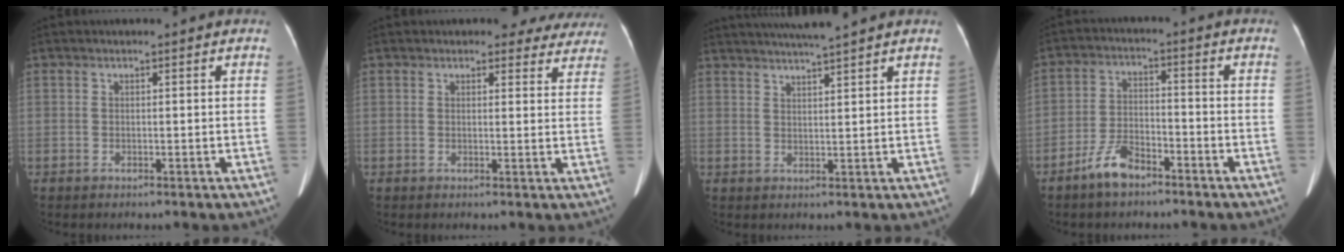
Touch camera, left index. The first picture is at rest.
{"total": 6.5, "force": [5.8, 2.9, 0.6], "torque": [0.024, -0.008, 0.042]}
{"total": 7.3, "force": [6.5, -1.0, 3.2], "torque": [-0.056, 0.016, 0.096]}
{"total": 6.1, "force": [-4.5, 2.2, 3.4], "torque": [-0.078, 0.001, -0.085]}